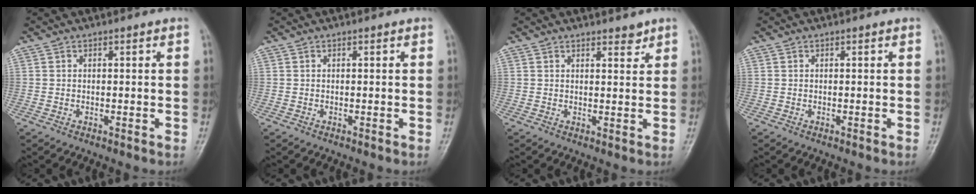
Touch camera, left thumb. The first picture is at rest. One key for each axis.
{"total": 0.0}
{"total": 2.1, "fx": 1.7, "fy": 0.8, "fz": 0.8, "tx": 0.001, "ty": -0.012, "tz": 0.024}
{"total": 0.0}